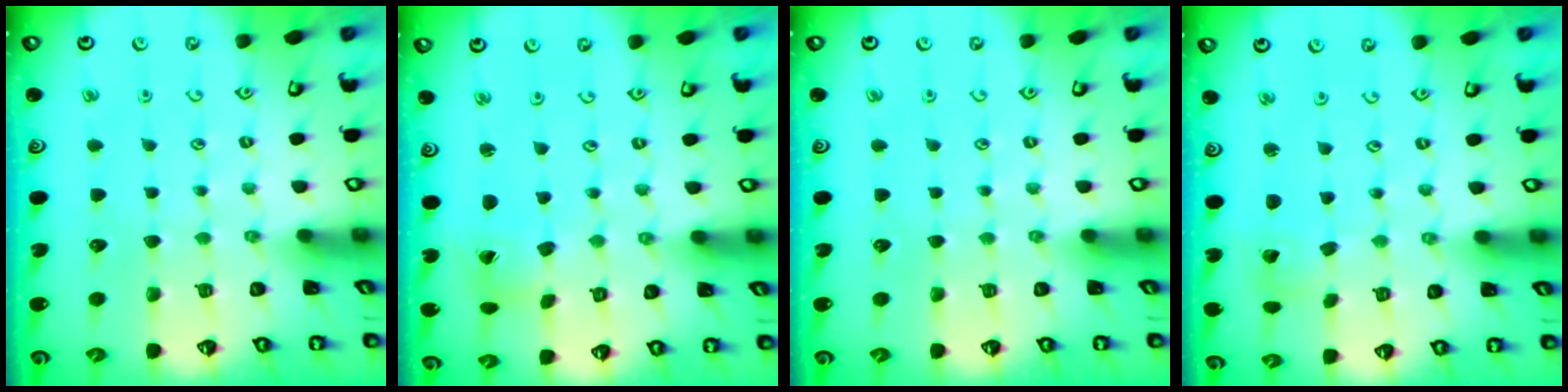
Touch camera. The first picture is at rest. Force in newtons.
{"total": 1.7, "press": 1.6, "slide": 0.2}
{"total": 0.0}
{"total": 1.9, "press": 1.9, "slide": 0.2}